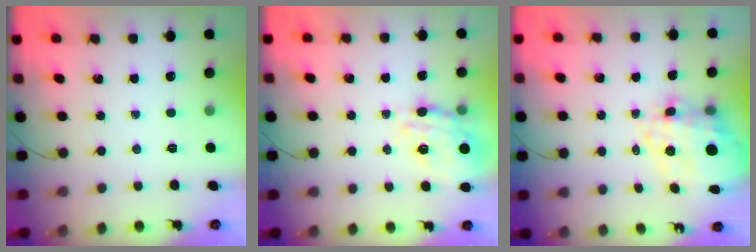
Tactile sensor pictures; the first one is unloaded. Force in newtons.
{"total": 14.4, "press": 14.1, "slide": 2.9}
{"total": 8.7, "press": 8.2, "slide": 3.0}